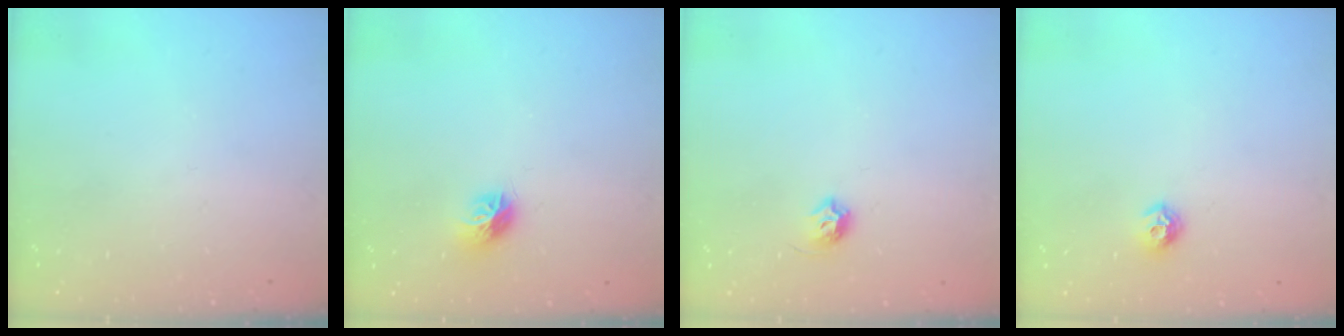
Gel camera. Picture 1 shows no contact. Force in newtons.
{"total": 8.1, "press": 8.1, "slide": 0.2}
{"total": 6.1, "press": 6.0, "slide": 1.1}
{"total": 6.5, "press": 6.5, "slide": 0.7}